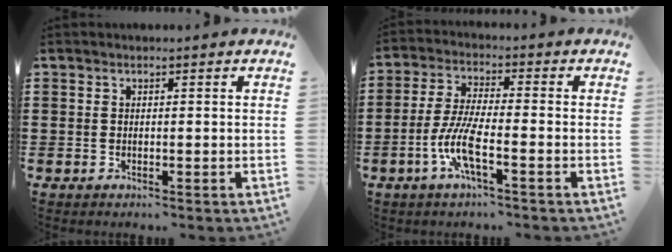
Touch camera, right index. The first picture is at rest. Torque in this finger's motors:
{"motor_torque": [2.14, 0.00, 0.65, 0.21]}